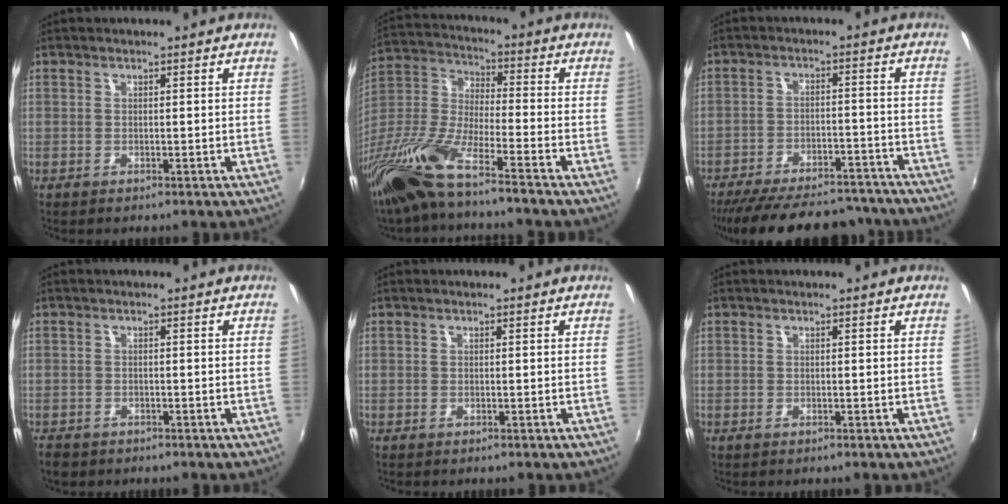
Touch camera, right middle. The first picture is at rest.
{"total": 16.5, "force": [-12.4, 1.1, 10.9], "torque": [-0.230, -0.031, -0.247]}
{"total": 23.1, "force": [-20.0, 7.1, 9.0], "torque": [-0.184, 0.003, -0.266]}
{"total": 2.9, "force": [-2.2, 1.7, 0.9], "torque": [-0.029, -0.008, -0.040]}
{"total": 0.0}
{"total": 0.0}